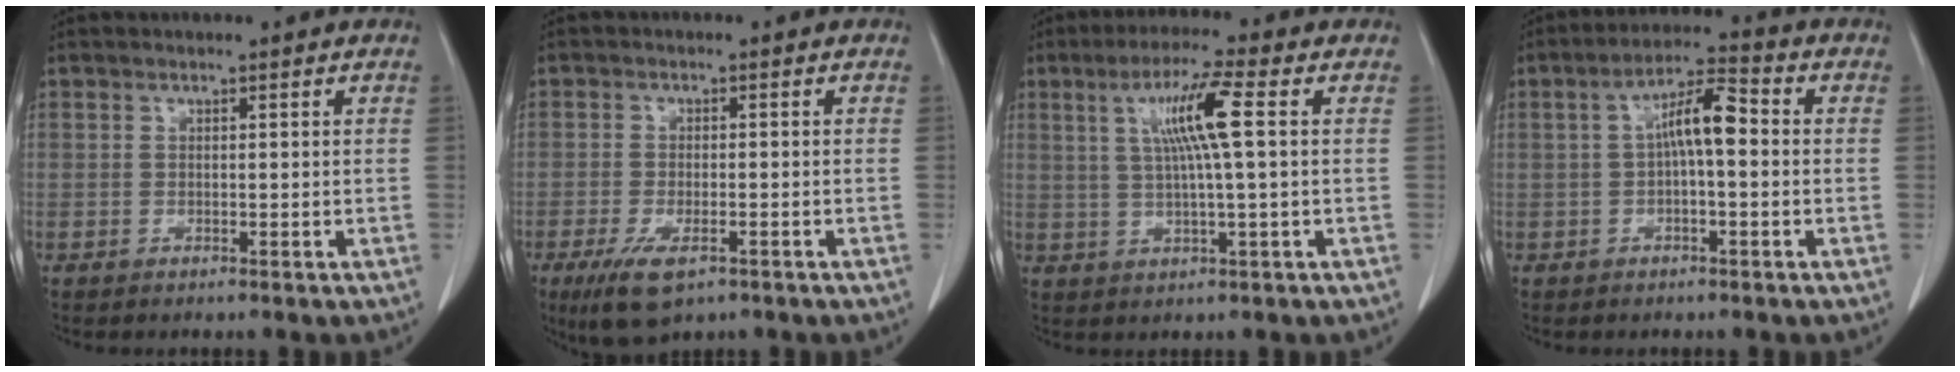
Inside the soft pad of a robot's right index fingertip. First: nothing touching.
{"total": 6.5, "force": [-3.8, 2.2, 4.8], "torque": [-0.095, -0.017, -0.058]}
{"total": 8.1, "force": [1.9, -0.4, 7.8], "torque": [-0.144, 0.007, 0.038]}
{"total": 6.7, "force": [0.3, 1.5, 6.5], "torque": [-0.120, 0.024, 0.001]}